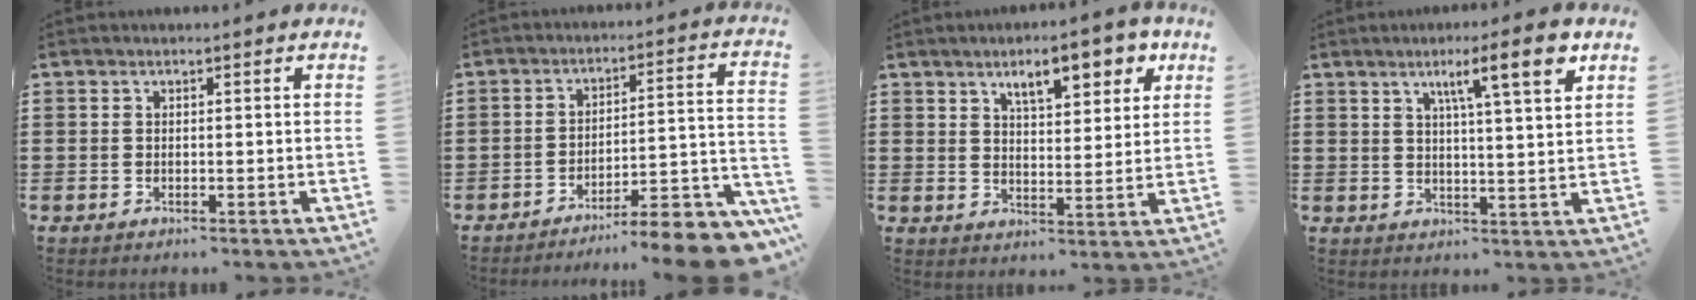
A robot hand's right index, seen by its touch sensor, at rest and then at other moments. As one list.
[{"total": 8.3, "force": [-7.5, 0.7, 3.5], "torque": [-0.041, 0.008, -0.141]}, {"total": 8.0, "force": [5.2, 2.8, 5.4], "torque": [-0.079, -0.008, 0.083]}, {"total": 7.5, "force": [4.2, 0.2, 6.2], "torque": [-0.108, -0.004, 0.062]}]